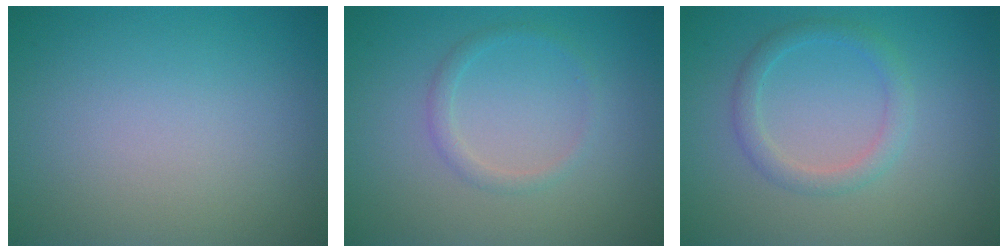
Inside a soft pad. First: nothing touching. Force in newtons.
{"total": 1.3, "press": 1.3, "slide": 0.1}
{"total": 2.1, "press": 2.1, "slide": 0.1}